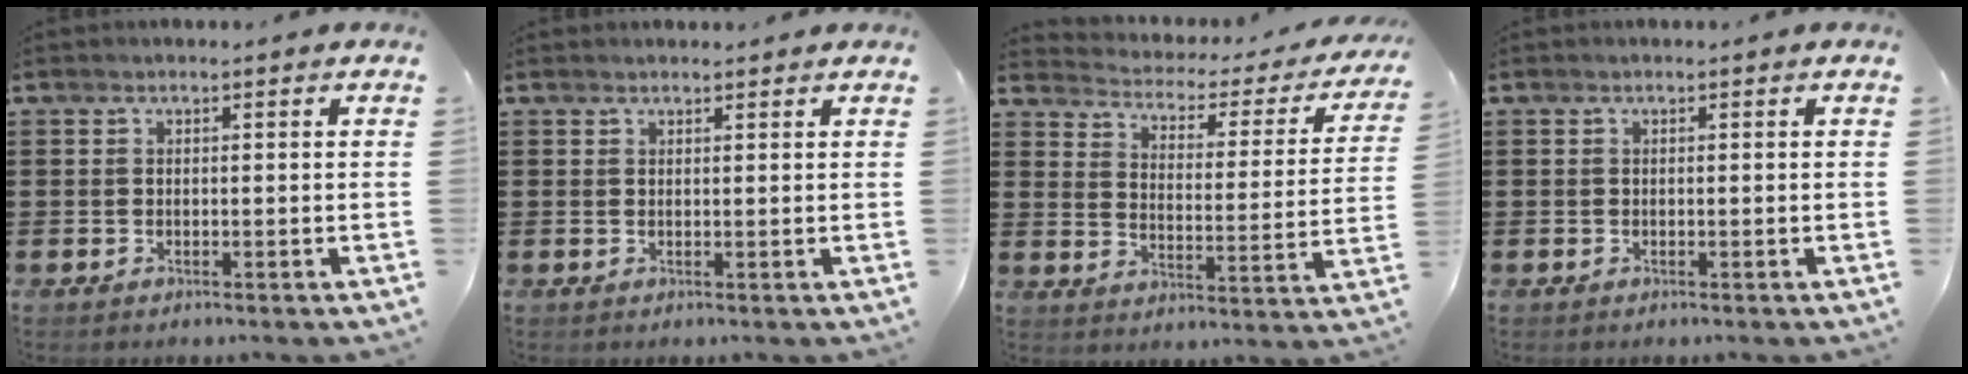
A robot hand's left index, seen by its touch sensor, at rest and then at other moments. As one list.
[{"total": 0.9, "force": [0.9, 0.1, 0.1], "torque": [-0.003, 0.000, 0.018]}, {"total": 2.1, "force": [1.9, 0.7, 0.5], "torque": [-0.029, -0.021, 0.021]}, {"total": 0.0}]